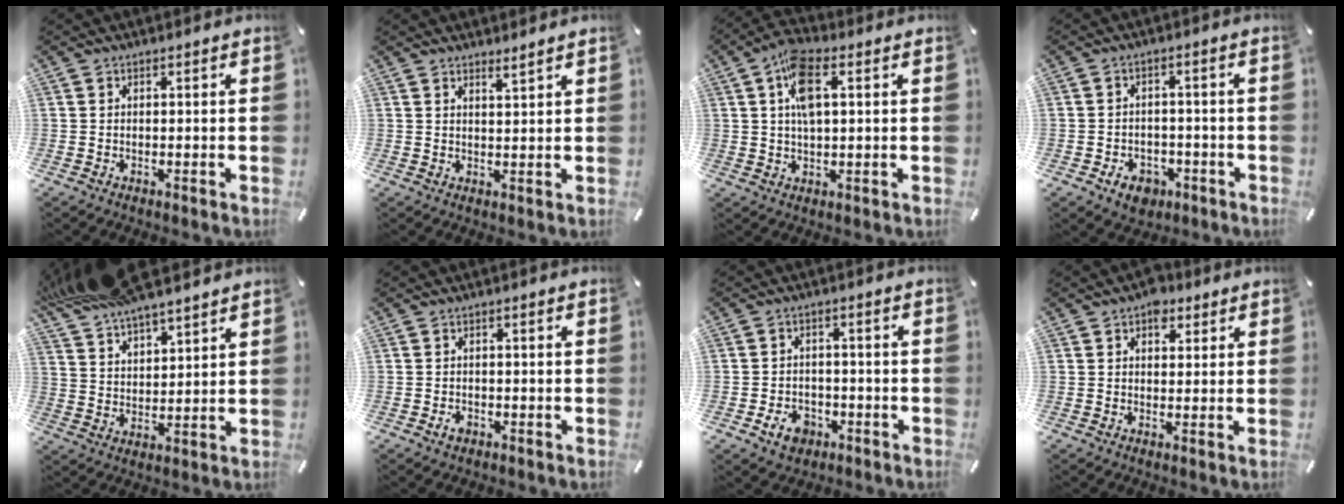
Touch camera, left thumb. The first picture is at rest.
{"total": 2.2, "force": [2.2, -0.2, 0.3], "torque": [-0.010, -0.014, 0.041]}
{"total": 8.7, "force": [2.2, 4.0, 7.4], "torque": [-0.151, 0.002, 0.034]}
{"total": 6.0, "force": [-2.9, 4.4, 2.7], "torque": [-0.044, 0.012, -0.053]}
{"total": 11.7, "force": [10.6, 2.8, 3.9], "torque": [-0.112, -0.050, 0.202]}
{"total": 1.7, "force": [-0.7, 1.2, 1.0], "torque": [-0.018, 0.004, -0.014]}
{"total": 5.8, "force": [-2.6, 4.4, 2.7], "torque": [-0.061, 0.011, -0.049]}
{"total": 4.4, "force": [2.4, 3.2, 2.1], "torque": [-0.007, -0.006, 0.035]}